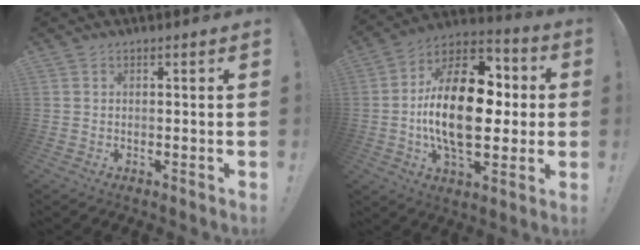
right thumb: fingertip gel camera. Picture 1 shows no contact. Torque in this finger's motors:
{"motor_torque": [1.63, 3.38, 1.54, -1.03, 0.24]}